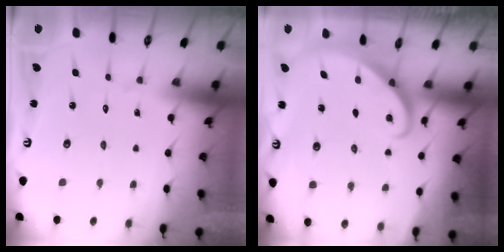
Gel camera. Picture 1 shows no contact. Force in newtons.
{"total": 2.6, "press": 2.6, "slide": 0.2}